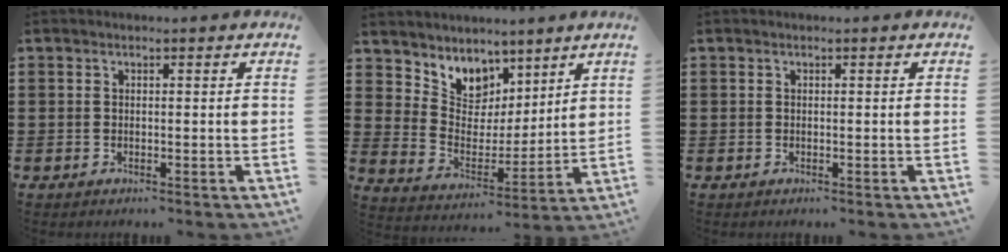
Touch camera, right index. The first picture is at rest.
{"total": 6.7, "force": [5.0, 4.5, 0.0], "torque": [-0.049, -0.045, 0.095]}
{"total": 0.0}